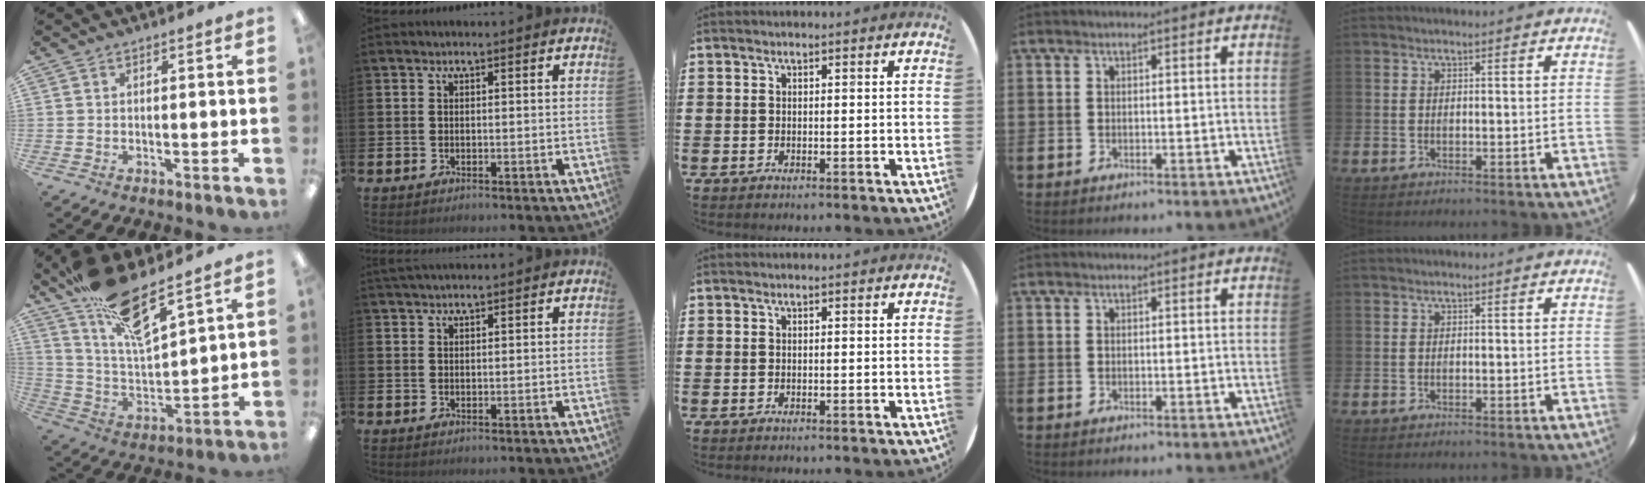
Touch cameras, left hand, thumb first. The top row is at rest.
{"thumb": {"total": 16.2, "force": [12.1, 4.4, 9.8], "torque": [-0.188, -0.072, 0.212]}, "index": {"total": 1.4, "force": [1.4, 0.1, 0.4], "torque": [-0.006, 0.001, 0.025]}}